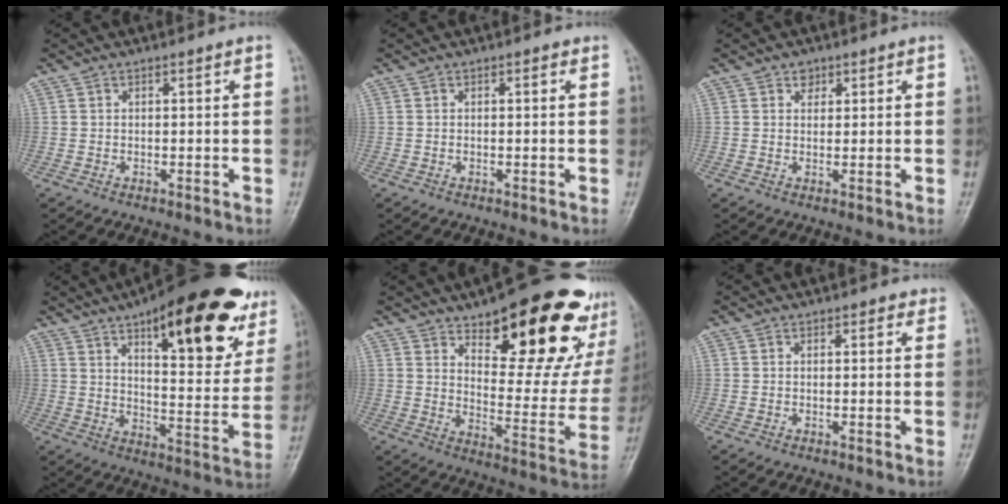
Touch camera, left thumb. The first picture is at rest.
{"total": 0.0}
{"total": 1.7, "force": [1.0, 1.3, 0.4], "torque": [0.008, -0.004, 0.011]}
{"total": 27.3, "force": [14.9, 9.9, 20.6], "torque": [-0.243, -0.038, 0.214]}
{"total": 26.2, "force": [15.2, 10.3, 18.7], "torque": [-0.198, -0.069, 0.217]}
{"total": 0.7, "force": [0.4, 0.6, 0.1], "torque": [0.015, -0.001, 0.000]}